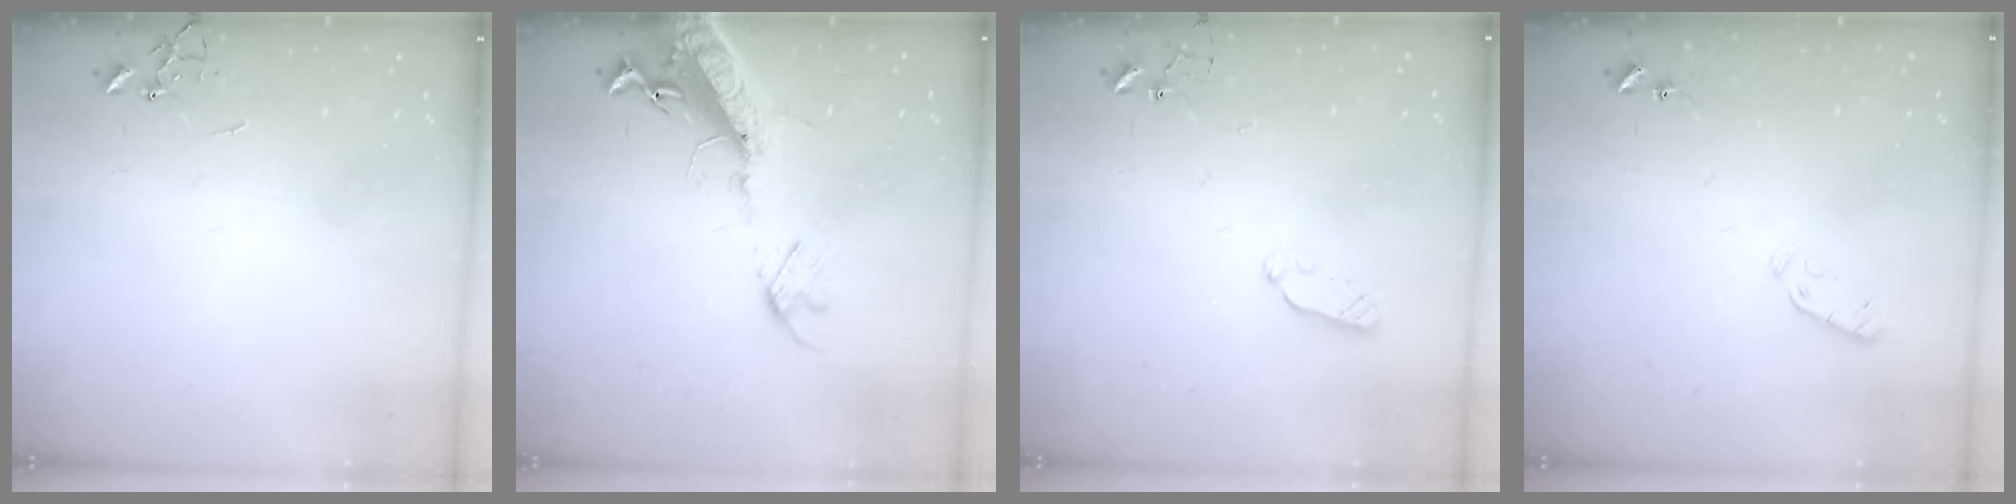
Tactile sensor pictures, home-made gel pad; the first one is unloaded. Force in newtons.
{"total": 17.4, "press": 16.9, "slide": 4.1}
{"total": 3.8, "press": 3.8, "slide": 0.6}
{"total": 3.8, "press": 3.7, "slide": 0.7}